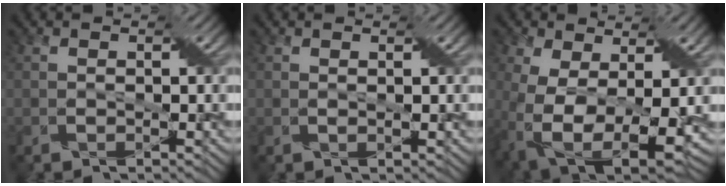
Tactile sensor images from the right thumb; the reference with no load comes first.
{"total": 0.6, "force": [0.4, -0.1, 0.5], "torque": [-0.012, 0.001, 0.006]}
{"total": 13.3, "force": [-1.7, 7.9, 10.6], "torque": [-0.229, -0.044, -0.010]}